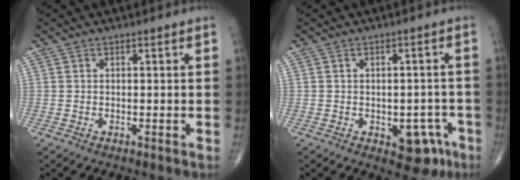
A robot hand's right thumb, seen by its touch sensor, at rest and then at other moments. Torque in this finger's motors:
{"motor_torque": [1.45, 1.27, 0.21, -0.42, 0.07]}